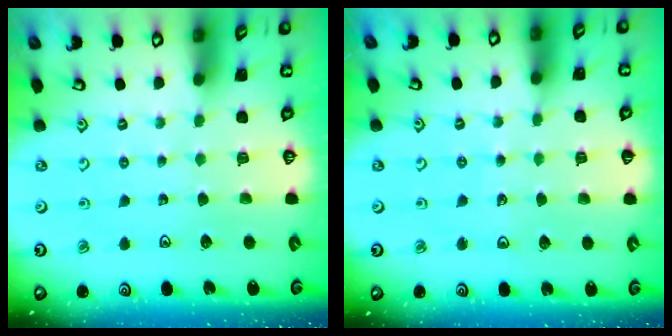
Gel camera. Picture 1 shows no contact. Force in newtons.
{"total": 3.7, "press": 3.5, "slide": 1.2}